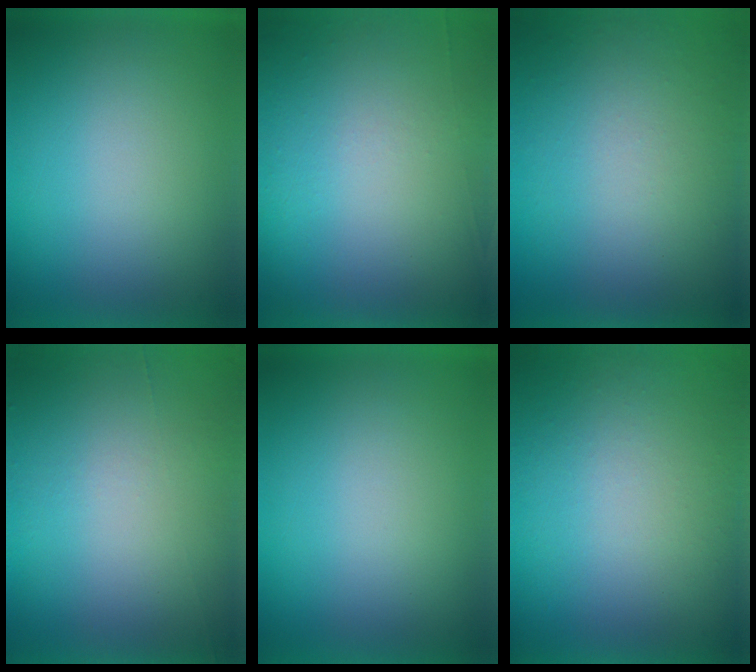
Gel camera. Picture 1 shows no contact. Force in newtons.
{"total": 5.8}
{"total": 8.4}
{"total": 4.5}
{"total": 0.0}
{"total": 9.4}